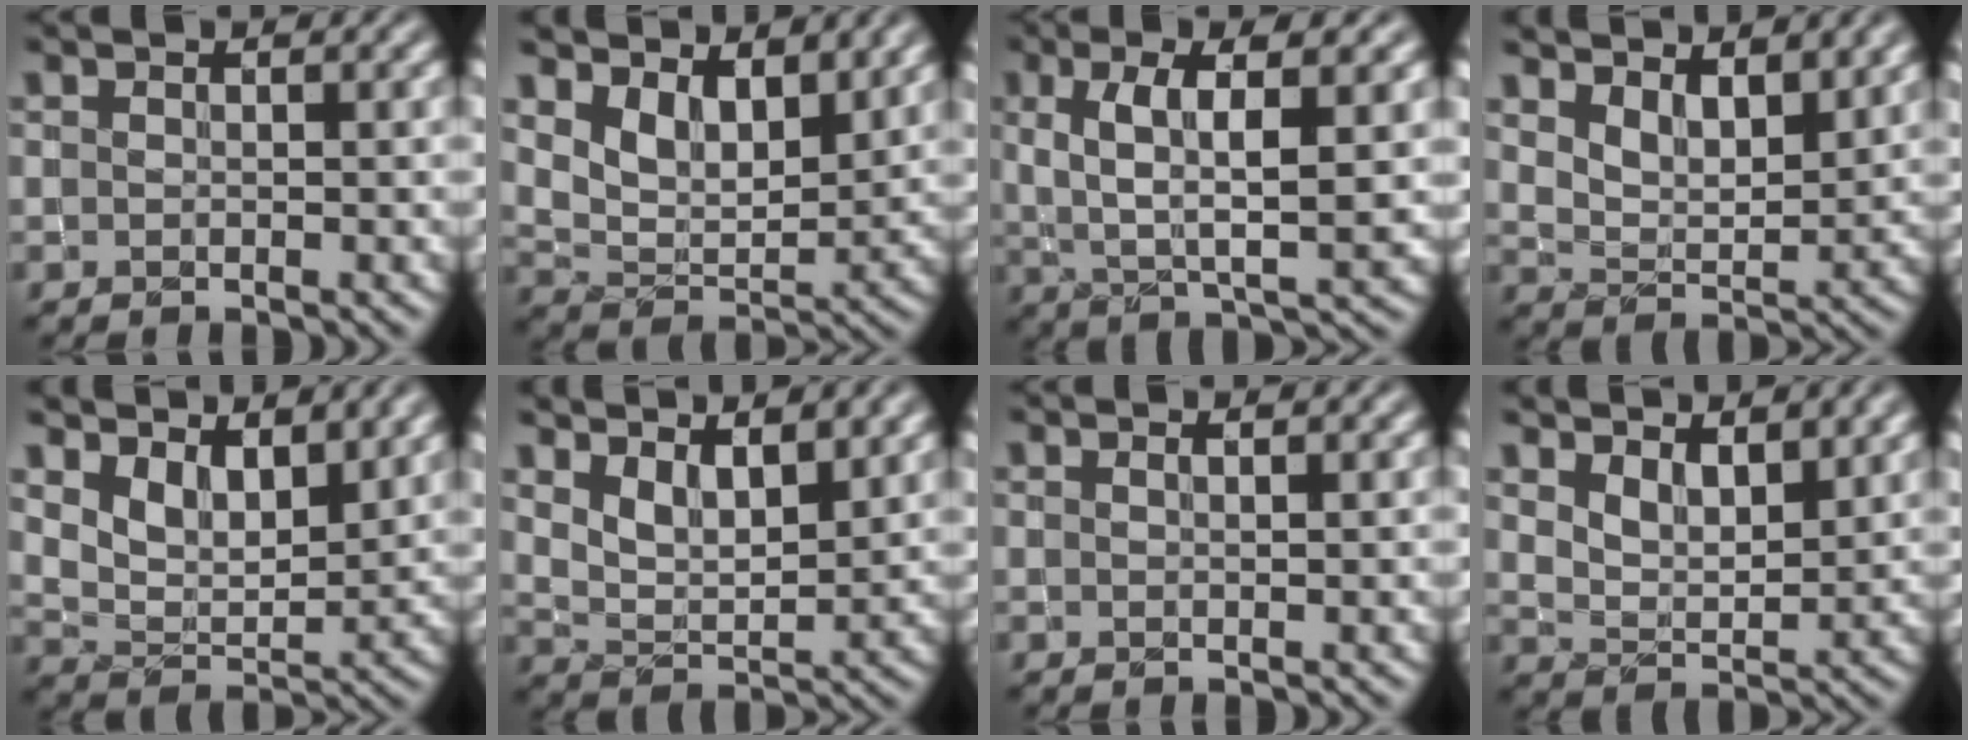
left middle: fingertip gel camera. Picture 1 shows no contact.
{"total": 5.1, "force": [3.4, 2.6, 2.8], "torque": [-0.061, -0.014, 0.056]}
{"total": 6.5, "force": [1.7, 1.9, 6.0], "torque": [-0.110, 0.000, 0.030]}
{"total": 5.3, "force": [4.1, 2.1, 2.7], "torque": [-0.047, -0.001, 0.059]}
{"total": 4.8, "force": [3.5, 2.2, 2.4], "torque": [-0.055, -0.010, 0.058]}
{"total": 4.6, "force": [3.2, 1.8, 2.8], "torque": [-0.051, -0.004, 0.057]}
{"total": 0.8, "force": [0.5, 0.2, 0.6], "torque": [-0.006, 0.003, 0.007]}
{"total": 4.0, "force": [2.9, 1.7, 2.1], "torque": [-0.042, -0.005, 0.053]}